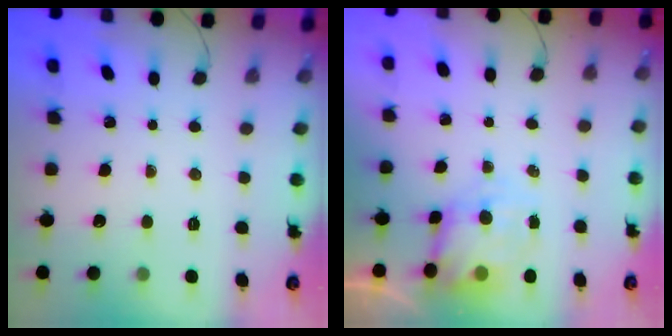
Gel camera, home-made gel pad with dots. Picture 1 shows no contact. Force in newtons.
{"total": 6.9, "press": 6.8, "slide": 1.1}